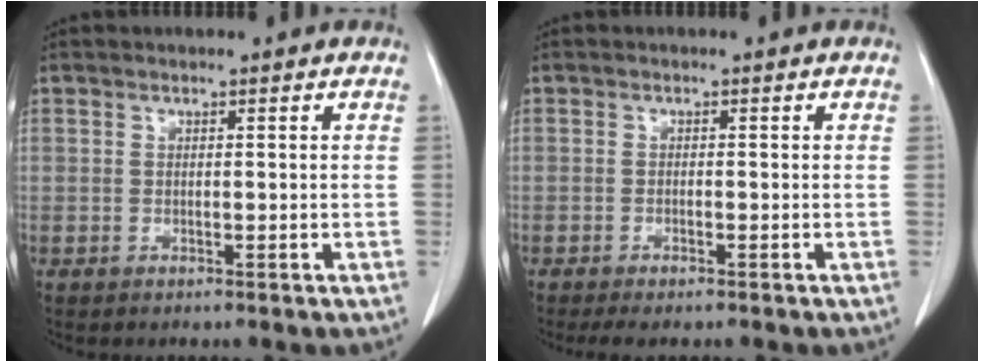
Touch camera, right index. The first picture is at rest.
{"total": 2.9, "force": [-2.2, 0.5, 1.7], "torque": [-0.024, -0.006, -0.029]}